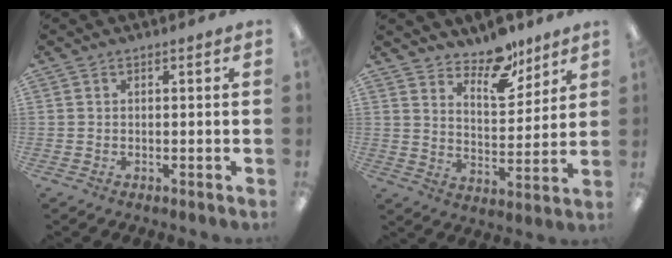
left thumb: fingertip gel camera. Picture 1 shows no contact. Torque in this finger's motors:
{"motor_torque": [0.01, -0.02, -0.02, -0.26, 0.01]}